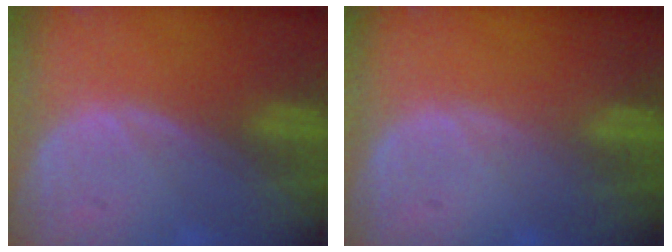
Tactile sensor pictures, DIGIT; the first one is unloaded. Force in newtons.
{"total": 0.0}